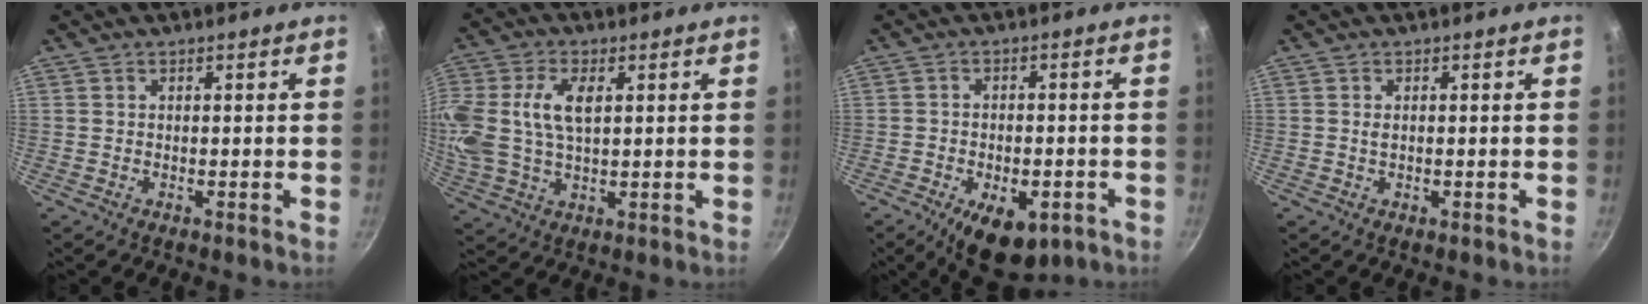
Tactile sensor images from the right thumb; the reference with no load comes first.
{"total": 14.6, "force": [3.1, 8.7, 11.3], "torque": [-0.244, 0.009, 0.058]}
{"total": 10.7, "force": [-5.1, 5.7, 7.6], "torque": [-0.084, 0.013, -0.062]}
{"total": 0.9, "force": [0.0, 0.3, 0.9], "torque": [-0.017, 0.000, 0.001]}